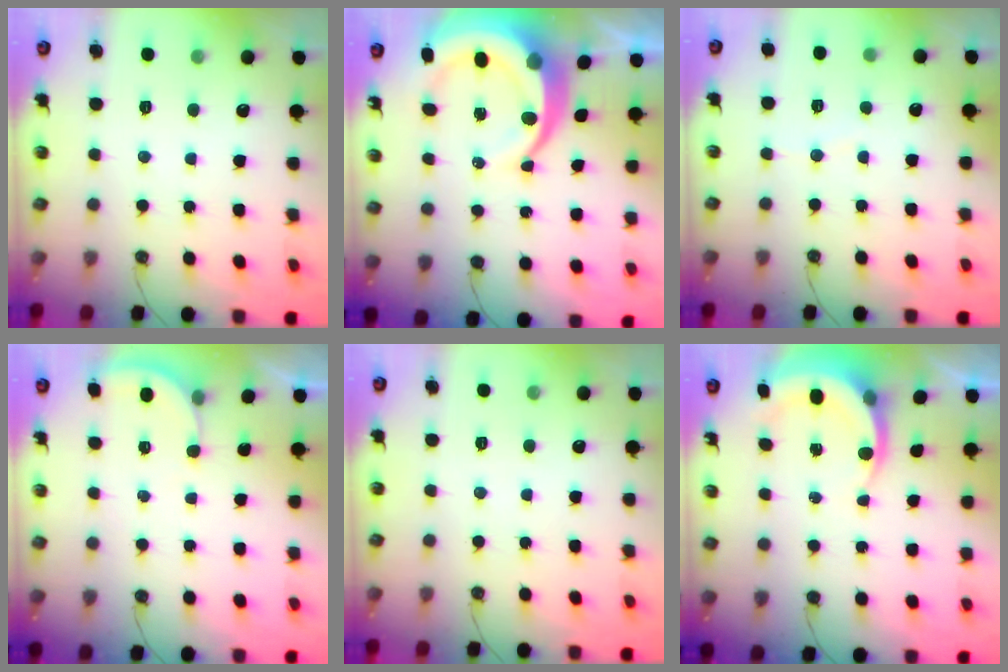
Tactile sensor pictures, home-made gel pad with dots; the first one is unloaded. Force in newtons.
{"total": 12.3, "press": 12.2, "slide": 1.5}
{"total": 3.3, "press": 3.2, "slide": 0.8}
{"total": 2.3, "press": 2.3, "slide": 0.2}
{"total": 0.0}
{"total": 4.9, "press": 4.9, "slide": 0.3}